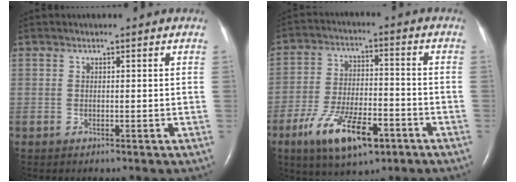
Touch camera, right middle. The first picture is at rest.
{"total": 12.7, "force": [-6.8, 4.5, 9.7], "torque": [-0.184, -0.005, -0.112]}